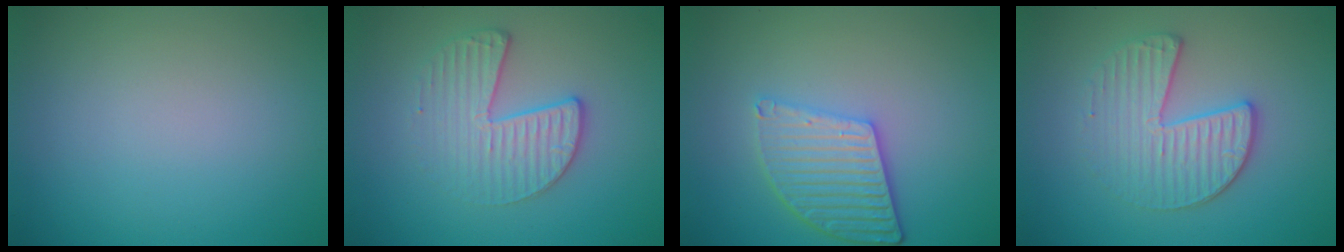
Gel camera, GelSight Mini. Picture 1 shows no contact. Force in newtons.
{"total": 3.3, "press": 3.0, "slide": 1.3}
{"total": 4.5, "press": 3.8, "slide": 2.5}
{"total": 3.5, "press": 3.3, "slide": 1.2}